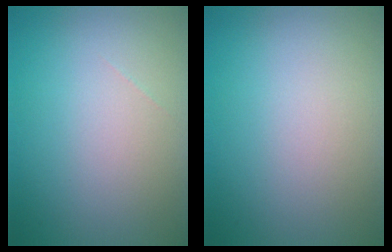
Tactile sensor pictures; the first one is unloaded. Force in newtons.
{"total": 0.0}